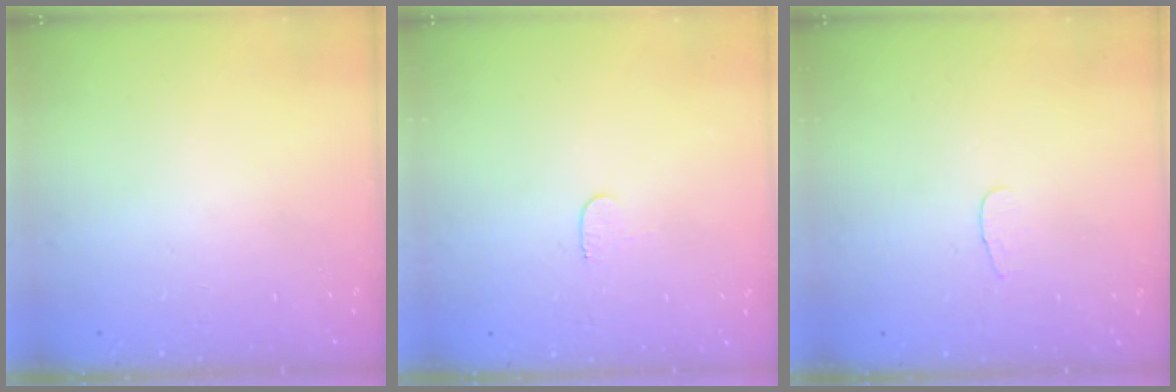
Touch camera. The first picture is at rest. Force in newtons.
{"total": 3.2, "press": 3.2, "slide": 0.3}
{"total": 2.8, "press": 2.8, "slide": 0.3}